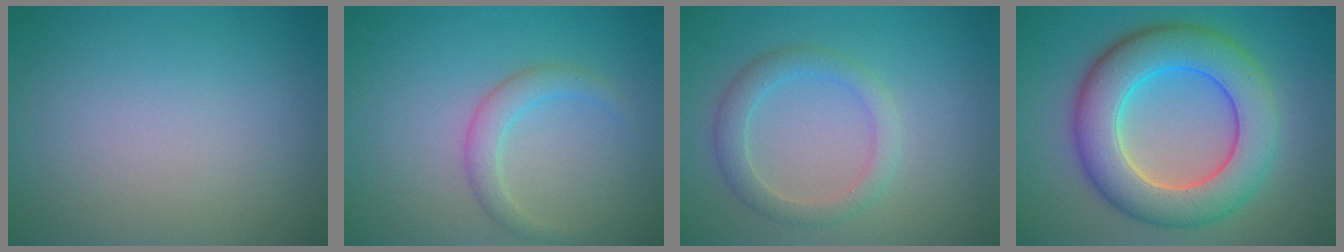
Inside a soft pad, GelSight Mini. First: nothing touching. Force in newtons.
{"total": 2.3, "press": 2.3, "slide": 0.0}
{"total": 2.8, "press": 2.8, "slide": 0.1}
{"total": 9.3, "press": 9.3, "slide": 0.5}